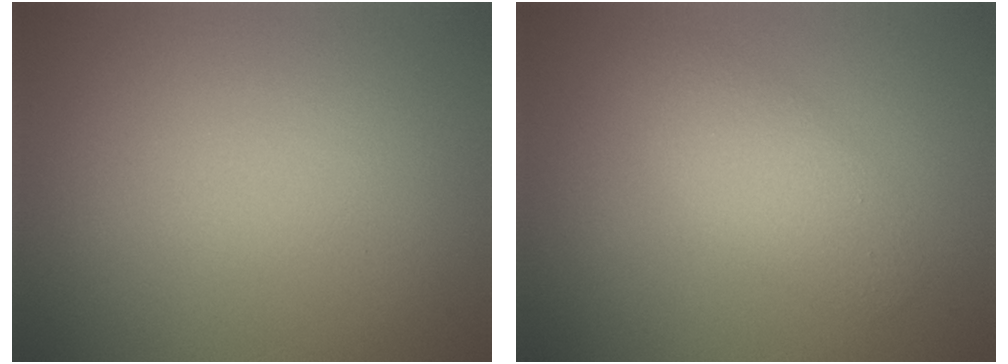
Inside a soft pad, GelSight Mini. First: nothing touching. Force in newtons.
{"total": 2.7, "press": 2.7, "slide": 0.2}